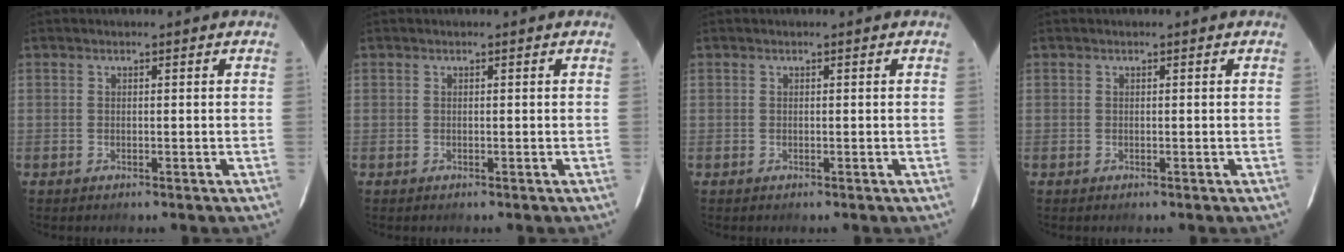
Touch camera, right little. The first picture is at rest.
{"total": 0.0}
{"total": 0.0}
{"total": 0.0}